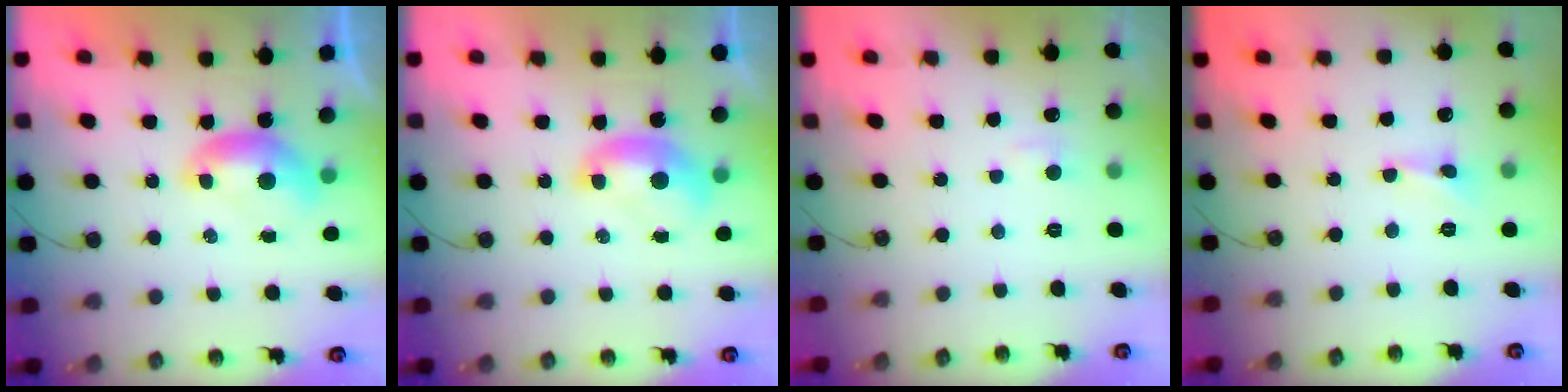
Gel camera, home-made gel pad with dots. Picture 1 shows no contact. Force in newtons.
{"total": 1.6, "press": 1.6, "slide": 0.2}
{"total": 1.8, "press": 1.7, "slide": 0.6}
{"total": 1.2, "press": 1.1, "slide": 0.5}